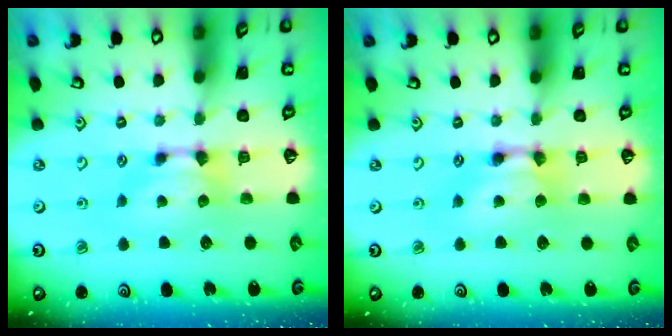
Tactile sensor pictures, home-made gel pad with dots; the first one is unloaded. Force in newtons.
{"total": 1.8, "press": 1.8, "slide": 0.1}